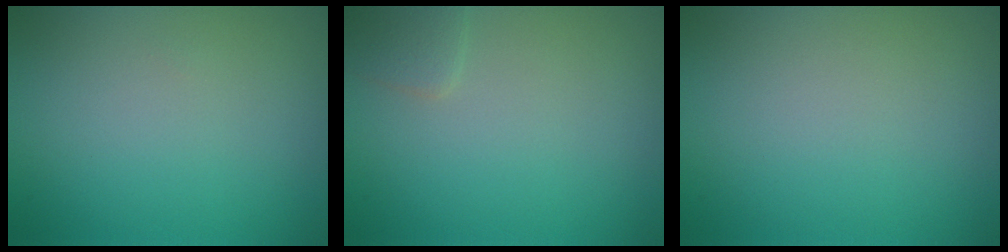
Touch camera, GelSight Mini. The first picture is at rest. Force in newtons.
{"total": 1.3, "press": 1.3, "slide": 0.1}
{"total": 0.0}